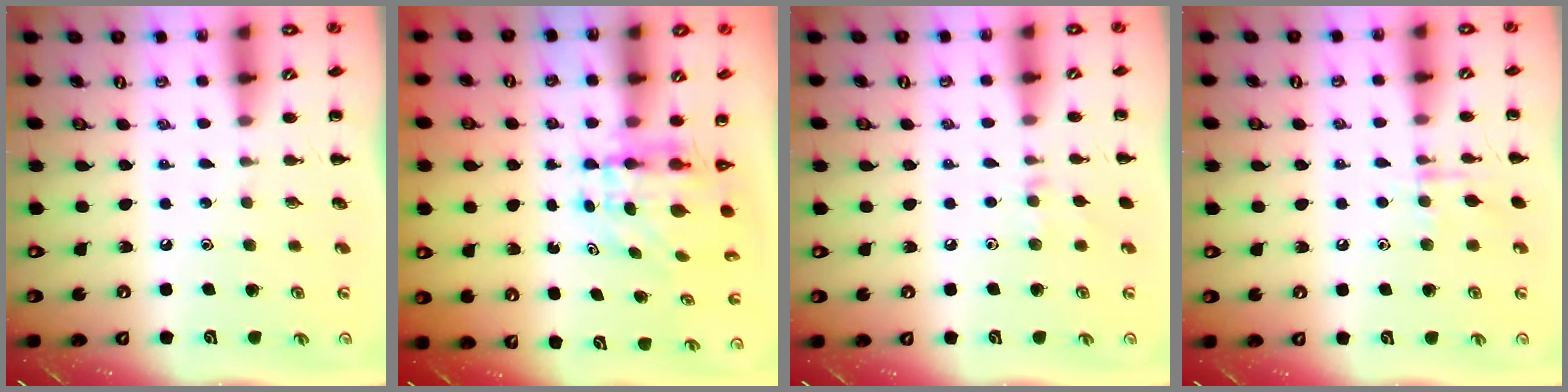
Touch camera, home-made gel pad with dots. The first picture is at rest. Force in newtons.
{"total": 5.9, "press": 5.7, "slide": 1.3}
{"total": 6.2, "press": 6.0, "slide": 1.8}
{"total": 7.2, "press": 7.1, "slide": 0.8}